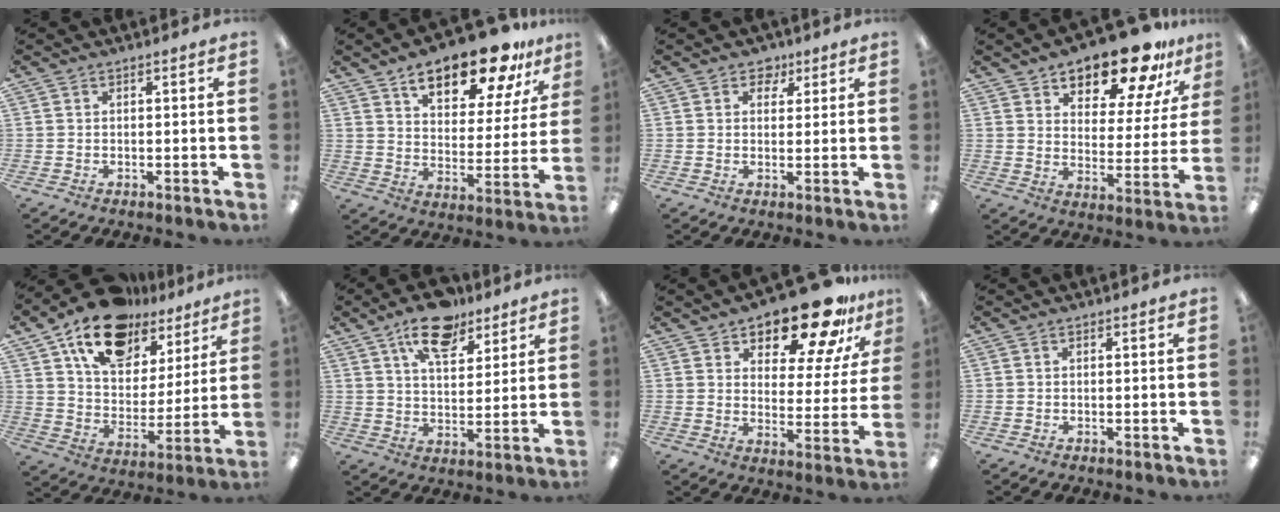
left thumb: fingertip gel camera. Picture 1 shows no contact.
{"total": 17.5, "force": [12.4, 7.0, 10.1], "torque": [-0.151, -0.064, 0.208]}
{"total": 3.8, "force": [2.4, 2.8, 1.0], "torque": [-0.005, -0.007, 0.040]}
{"total": 16.3, "force": [13.3, 6.3, 7.0], "torque": [-0.109, -0.093, 0.230]}
{"total": 16.8, "force": [12.3, 9.2, 6.8], "torque": [-0.127, -0.071, 0.223]}
{"total": 12.9, "force": [9.0, 5.8, 7.3], "torque": [-0.109, -0.040, 0.156]}
{"total": 17.9, "force": [14.4, 6.5, 8.3], "torque": [-0.129, -0.104, 0.246]}
{"total": 0.0}